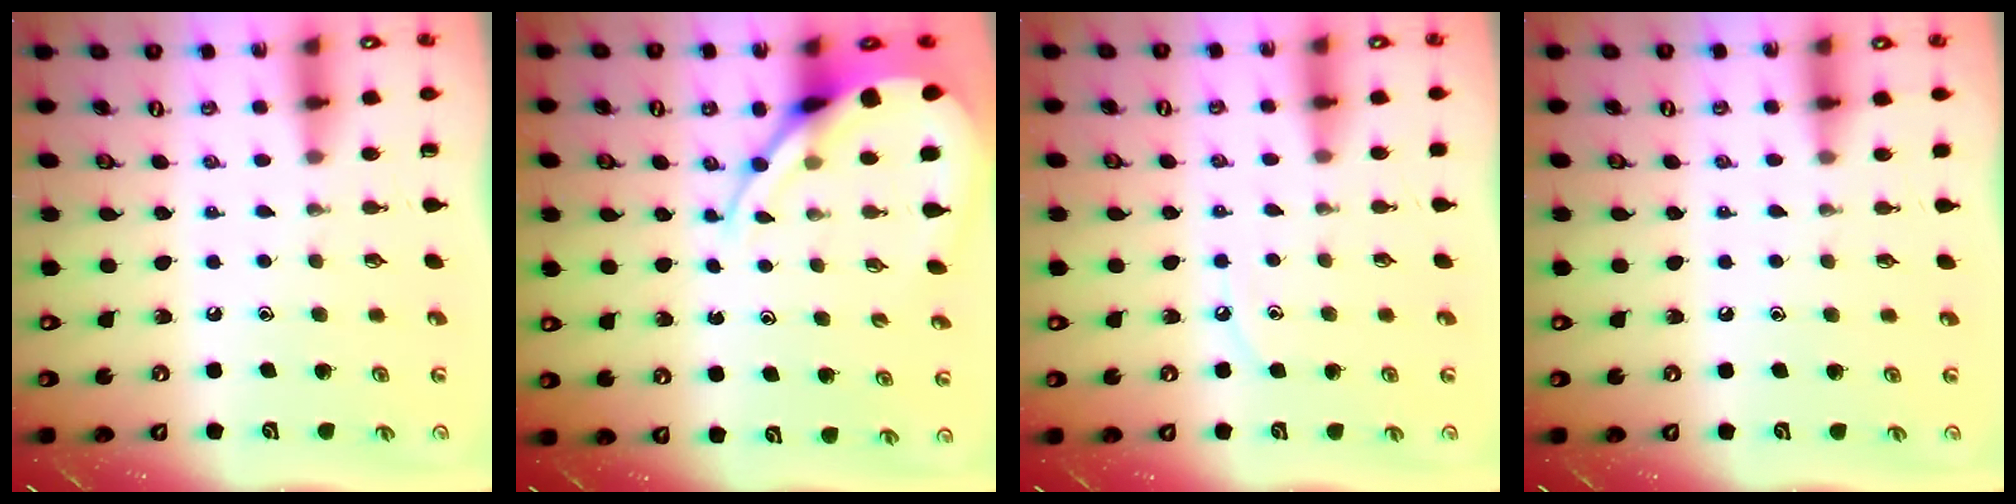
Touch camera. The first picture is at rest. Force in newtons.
{"total": 8.8, "press": 8.7, "slide": 0.9}
{"total": 4.6, "press": 4.5, "slide": 0.6}
{"total": 3.2, "press": 3.1, "slide": 0.5}